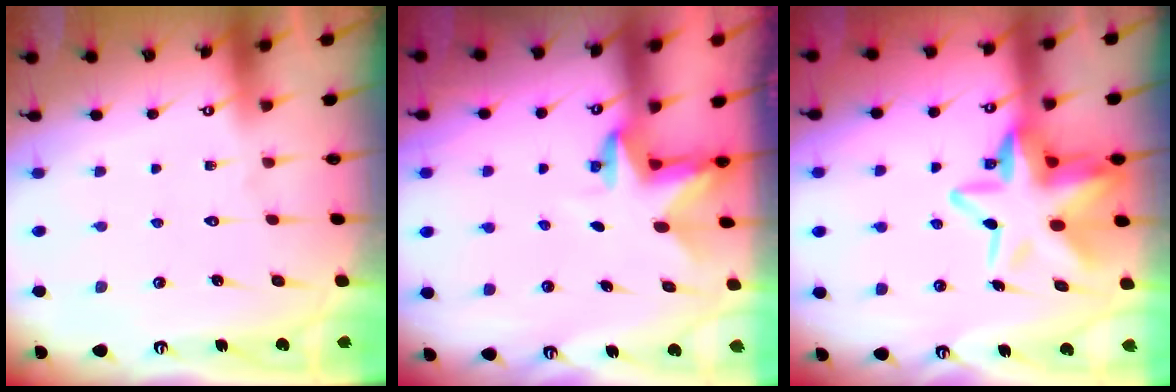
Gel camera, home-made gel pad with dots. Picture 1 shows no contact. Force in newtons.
{"total": 2.9, "press": 2.9, "slide": 0.2}
{"total": 15.4, "press": 15.1, "slide": 2.8}